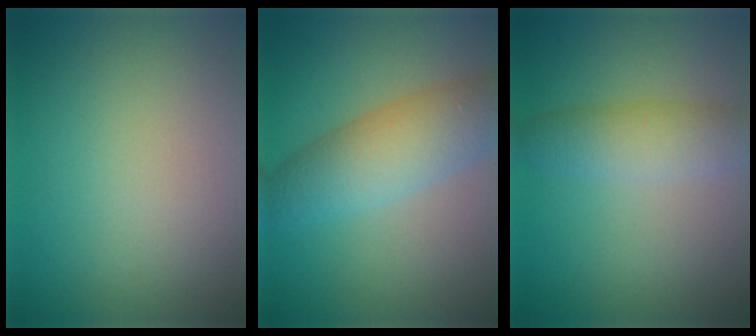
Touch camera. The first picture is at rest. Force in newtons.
{"total": 6.3, "press": 6.2, "slide": 0.1}
{"total": 4.0, "press": 4.0, "slide": 0.0}